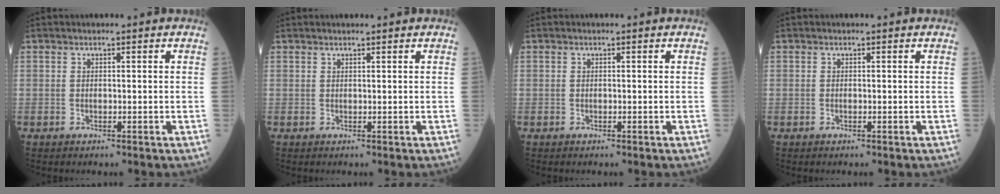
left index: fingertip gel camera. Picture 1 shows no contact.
{"total": 1.3, "force": [1.3, 0.1, 0.5], "torque": [-0.005, 0.009, 0.020]}
{"total": 0.0}
{"total": 0.0}